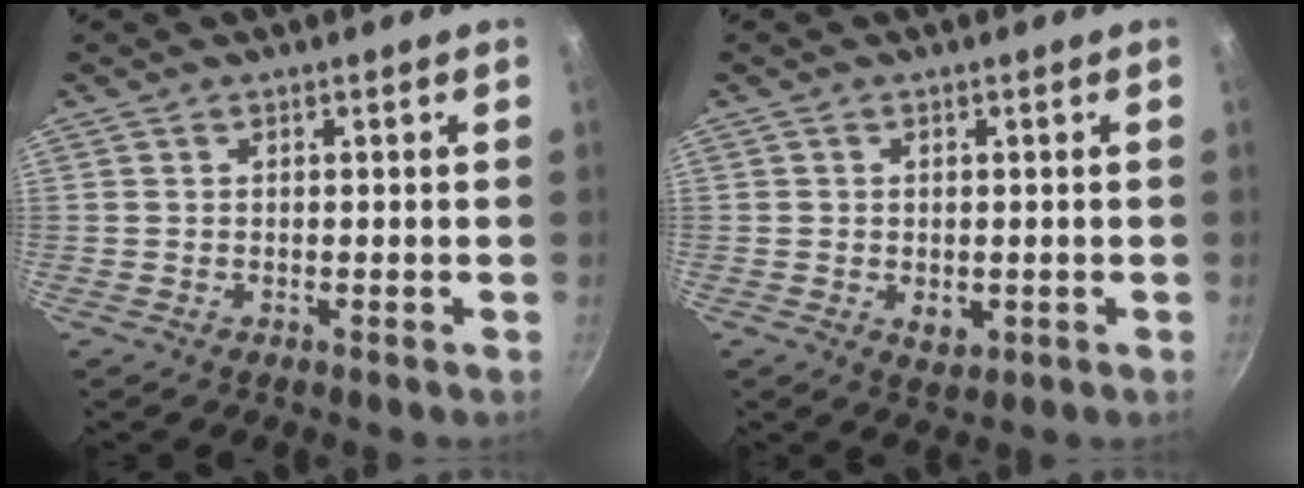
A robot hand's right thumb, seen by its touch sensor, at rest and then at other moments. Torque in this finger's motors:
{"motor_torque": [-0.20, -0.12, -0.20, 0.08, -0.03]}